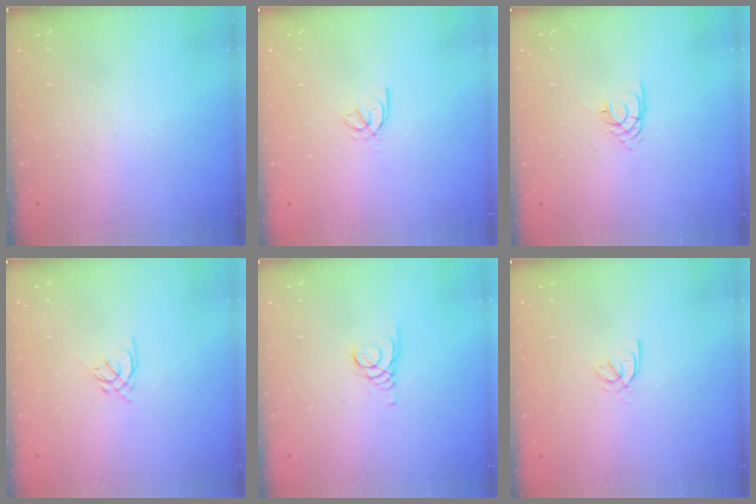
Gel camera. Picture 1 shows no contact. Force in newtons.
{"total": 2.9, "press": 2.8, "slide": 0.8}
{"total": 1.4, "press": 1.3, "slide": 0.3}
{"total": 1.3, "press": 1.1, "slide": 0.6}
{"total": 1.4, "press": 1.4, "slide": 0.2}
{"total": 2.9, "press": 2.8, "slide": 0.8}